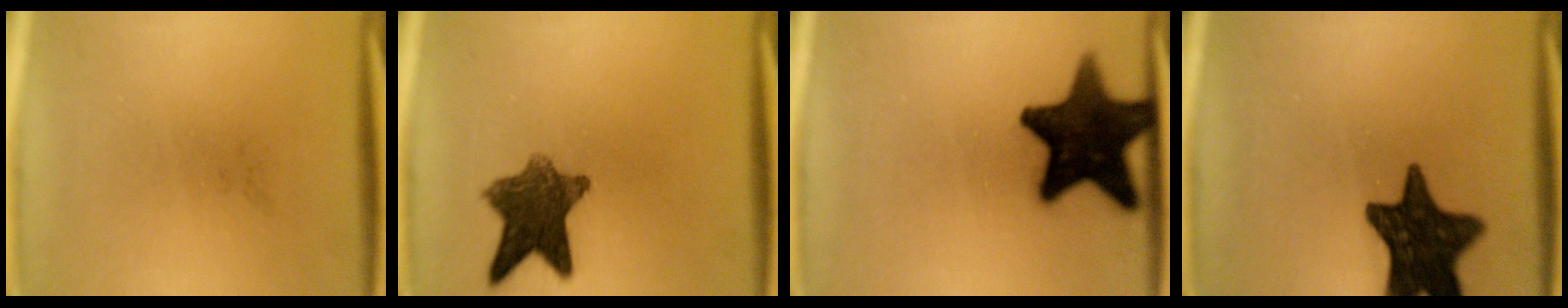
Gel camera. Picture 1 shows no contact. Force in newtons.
{"total": 9.2}
{"total": 16.2}
{"total": 15.5}